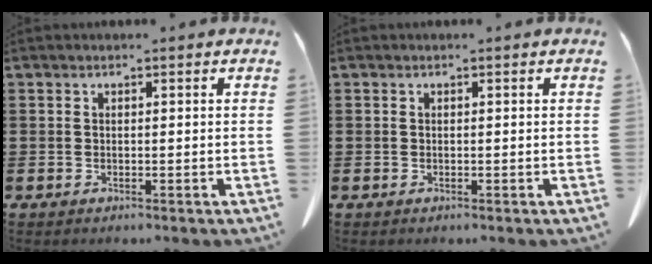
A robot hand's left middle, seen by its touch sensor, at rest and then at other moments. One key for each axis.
{"total": 0.0}